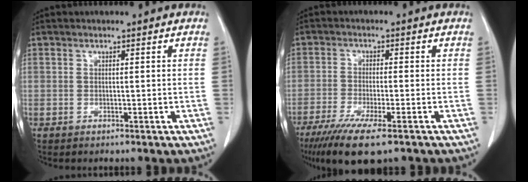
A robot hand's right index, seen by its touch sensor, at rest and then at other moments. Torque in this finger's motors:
{"motor_torque": [1.09, -1.05, 0.51, 0.15]}